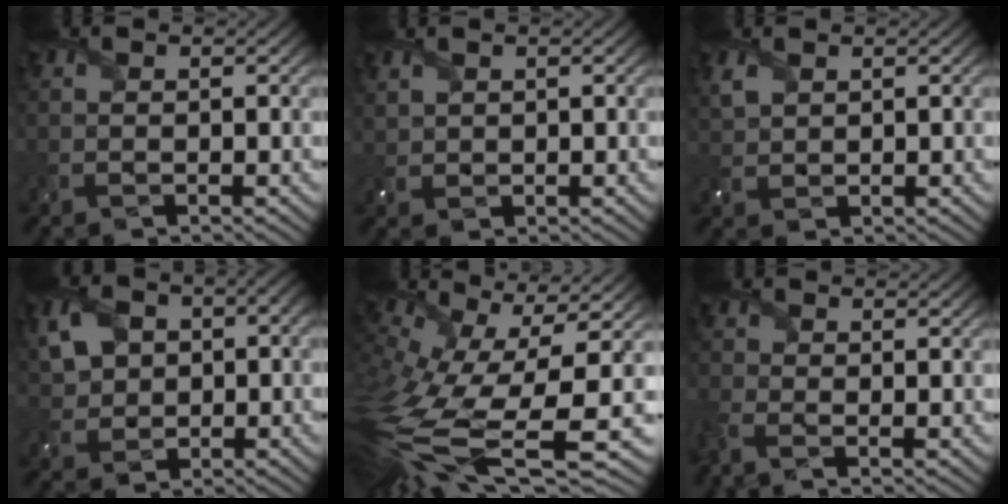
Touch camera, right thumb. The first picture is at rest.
{"total": 1.8, "force": [1.2, 1.1, 0.7], "torque": [-0.025, 0.001, 0.032]}
{"total": 2.3, "force": [1.4, 1.4, 1.2], "torque": [-0.040, -0.001, 0.034]}
{"total": 8.2, "force": [1.8, 5.9, 5.4], "torque": [-0.138, 0.003, 0.033]}
{"total": 16.5, "force": [-3.7, 7.4, 14.3], "torque": [-0.343, -0.051, -0.040]}
{"total": 2.8, "force": [-2.1, 1.1, 1.6], "torque": [-0.047, -0.010, -0.053]}